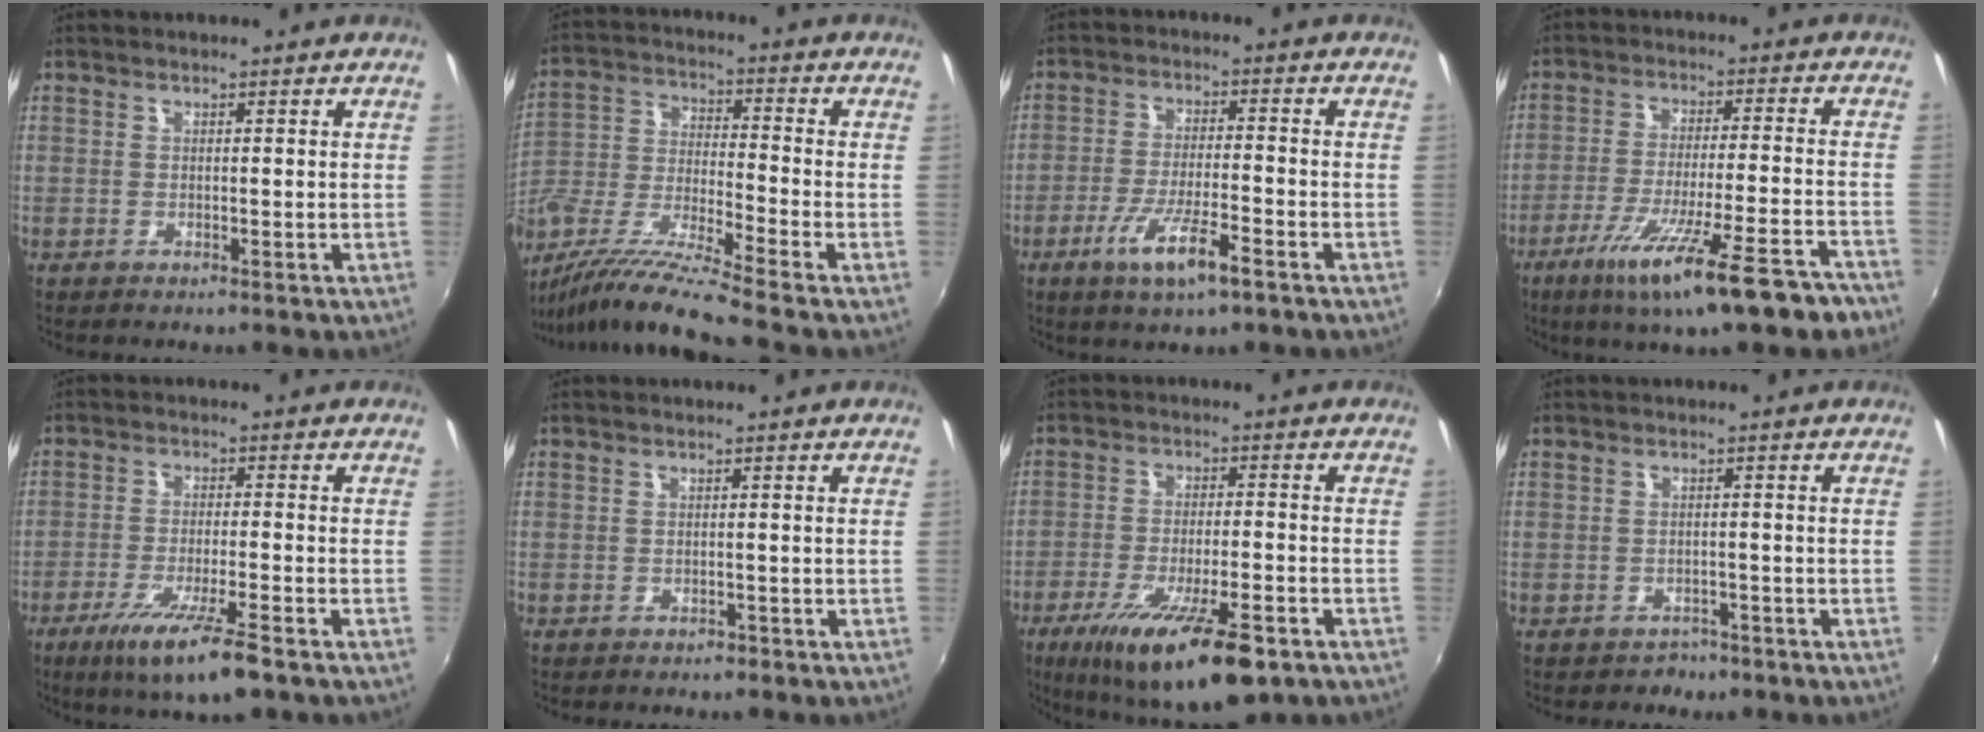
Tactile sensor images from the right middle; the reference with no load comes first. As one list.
[{"total": 15.7, "force": [-11.8, -0.5, 10.4], "torque": [-0.199, -0.046, -0.223]}, {"total": 9.0, "force": [-5.0, 1.5, 7.3], "torque": [-0.148, -0.015, -0.089]}, {"total": 17.4, "force": [-11.7, 1.7, 12.7], "torque": [-0.227, -0.060, -0.181]}, {"total": 10.0, "force": [-6.4, 0.9, 7.7], "torque": [-0.157, -0.026, -0.110]}, {"total": 0.9, "force": [-0.7, 0.5, 0.2], "torque": [-0.007, 0.000, -0.008]}, {"total": 17.5, "force": [-10.3, 4.7, 13.3], "torque": [-0.239, -0.043, -0.162]}, {"total": 2.8, "force": [-1.8, 2.2, 0.1], "torque": [-0.012, 0.003, -0.024]}]